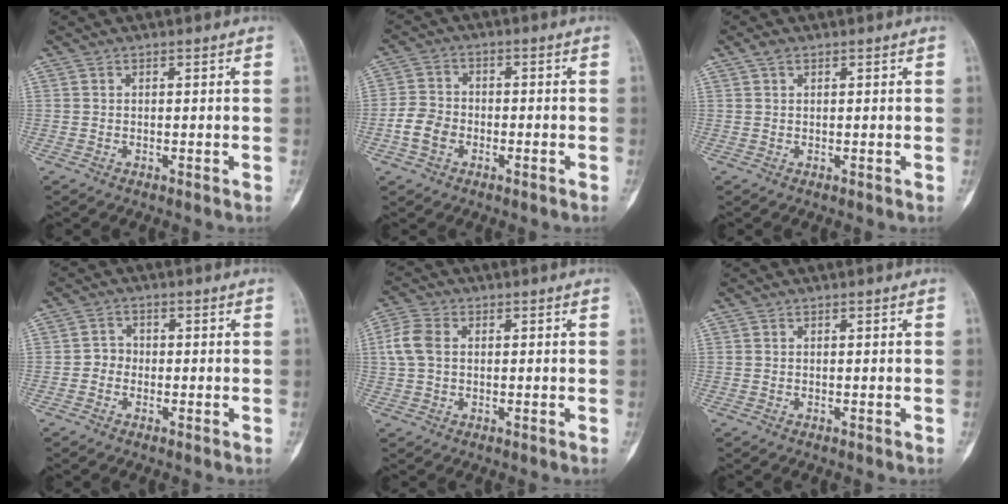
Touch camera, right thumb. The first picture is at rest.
{"total": 5.7, "force": [-2.2, 4.1, 3.2], "torque": [-0.056, 0.019, -0.046]}
{"total": 1.5, "force": [0.9, 0.8, 0.9], "torque": [-0.017, 0.006, 0.015]}
{"total": 2.4, "force": [-0.7, 2.2, 0.8], "torque": [0.001, 0.010, -0.022]}
{"total": 5.6, "force": [0.6, 4.0, 3.9], "torque": [-0.095, 0.014, 0.009]}
{"total": 0.0}